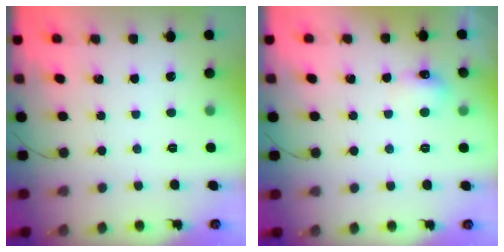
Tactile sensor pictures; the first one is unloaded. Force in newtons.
{"total": 5.8, "press": 5.7, "slide": 1.3}